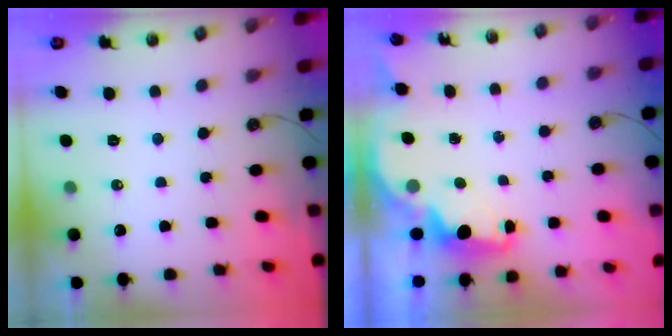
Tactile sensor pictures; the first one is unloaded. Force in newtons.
{"total": 2.5, "press": 2.4, "slide": 0.8}